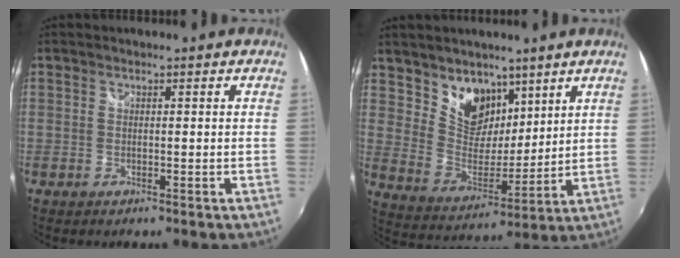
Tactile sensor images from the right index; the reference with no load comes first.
{"total": 11.0, "force": [7.2, 7.3, 4.0], "torque": [-0.068, -0.012, 0.140]}